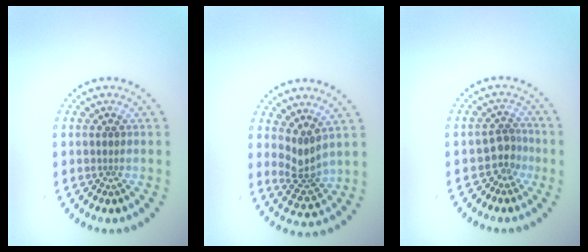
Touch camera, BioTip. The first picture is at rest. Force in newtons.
{"total": 2.8, "press": 2.1, "slide": 1.8}
{"total": 2.2, "press": 1.7, "slide": 1.4}